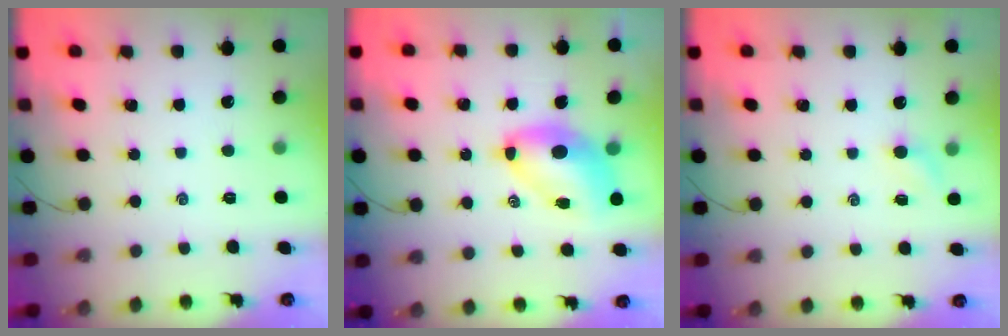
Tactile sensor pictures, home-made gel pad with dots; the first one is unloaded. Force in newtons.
{"total": 8.4, "press": 8.1, "slide": 2.3}
{"total": 3.1, "press": 2.9, "slide": 1.0}